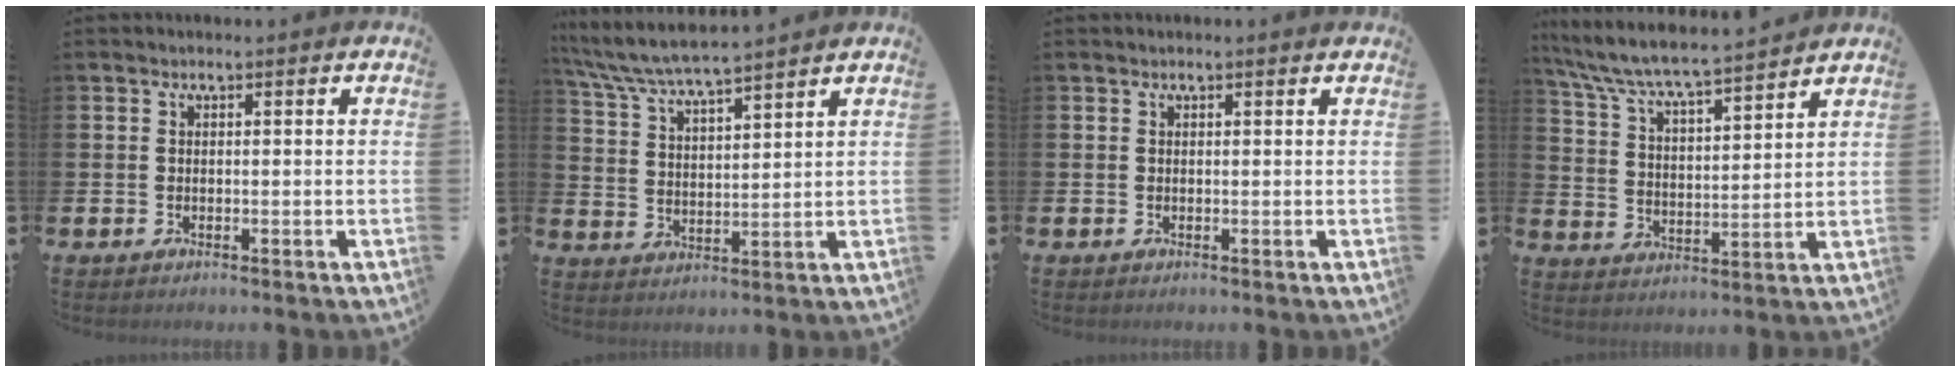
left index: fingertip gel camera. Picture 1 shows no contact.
{"total": 6.2, "force": [6.0, 0.1, 1.7], "torque": [-0.060, -0.035, 0.105]}
{"total": 0.0}
{"total": 6.8, "force": [6.4, 0.2, 2.2], "torque": [-0.076, -0.050, 0.107]}